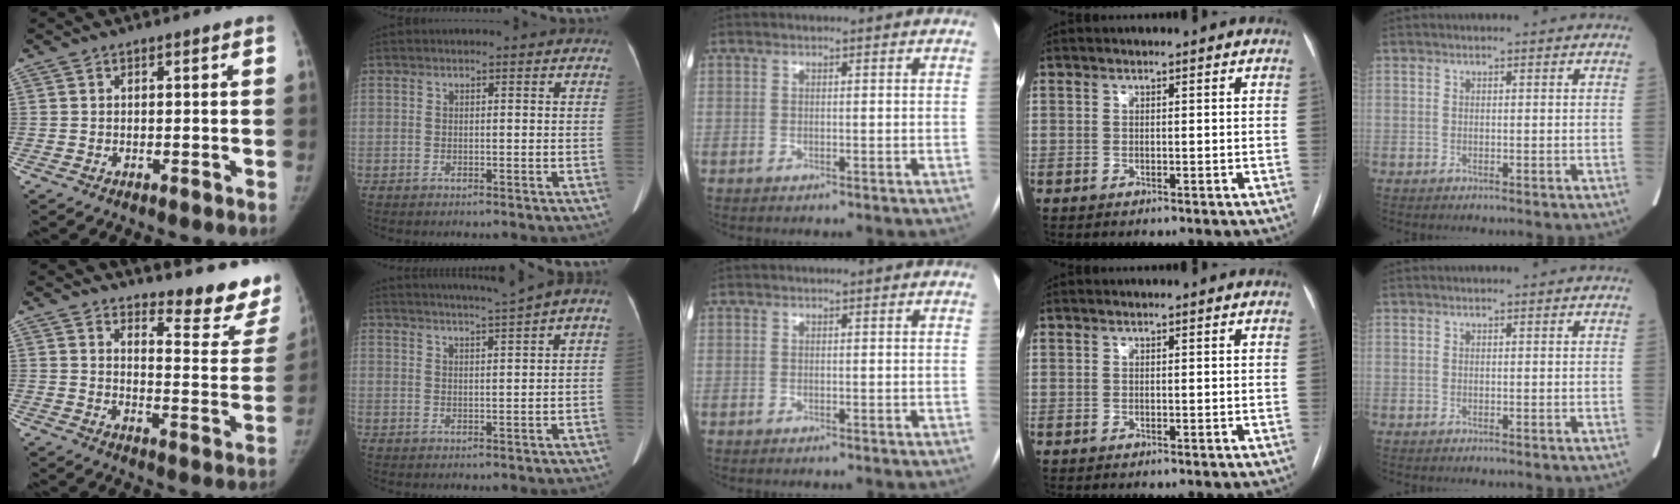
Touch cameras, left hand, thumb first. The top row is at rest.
{"thumb": {"total": 14.4, "force": [13.3, 2.9, 4.7], "torque": [-0.023, -0.152, 0.151]}, "index": {"total": 6.5, "force": [4.5, -0.7, 4.7], "torque": [-0.067, 0.022, 0.059]}}